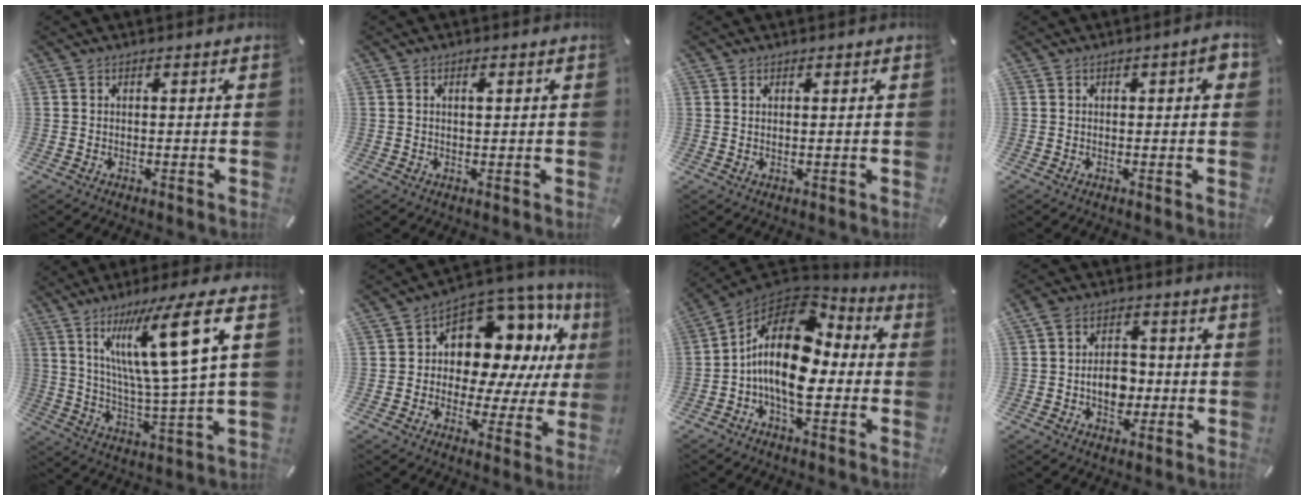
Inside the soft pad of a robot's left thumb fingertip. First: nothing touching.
{"total": 1.3, "force": [0.4, 0.6, 1.1], "torque": [-0.015, 0.000, 0.004]}
{"total": 1.1, "force": [0.6, 0.0, 0.9], "torque": [-0.017, -0.002, 0.011]}
{"total": 3.5, "force": [0.5, 1.5, 3.1], "torque": [-0.035, 0.001, 0.001]}
{"total": 19.0, "force": [8.6, 2.9, 16.7], "torque": [-0.299, -0.032, 0.118]}
{"total": 12.6, "force": [5.9, 8.9, 6.6], "torque": [-0.093, -0.065, 0.109]}
{"total": 16.6, "force": [-0.6, 9.3, 13.8], "torque": [-0.267, -0.004, -0.012]}
{"total": 7.9, "force": [-1.3, 6.3, 4.6], "torque": [-0.068, 0.008, -0.020]}